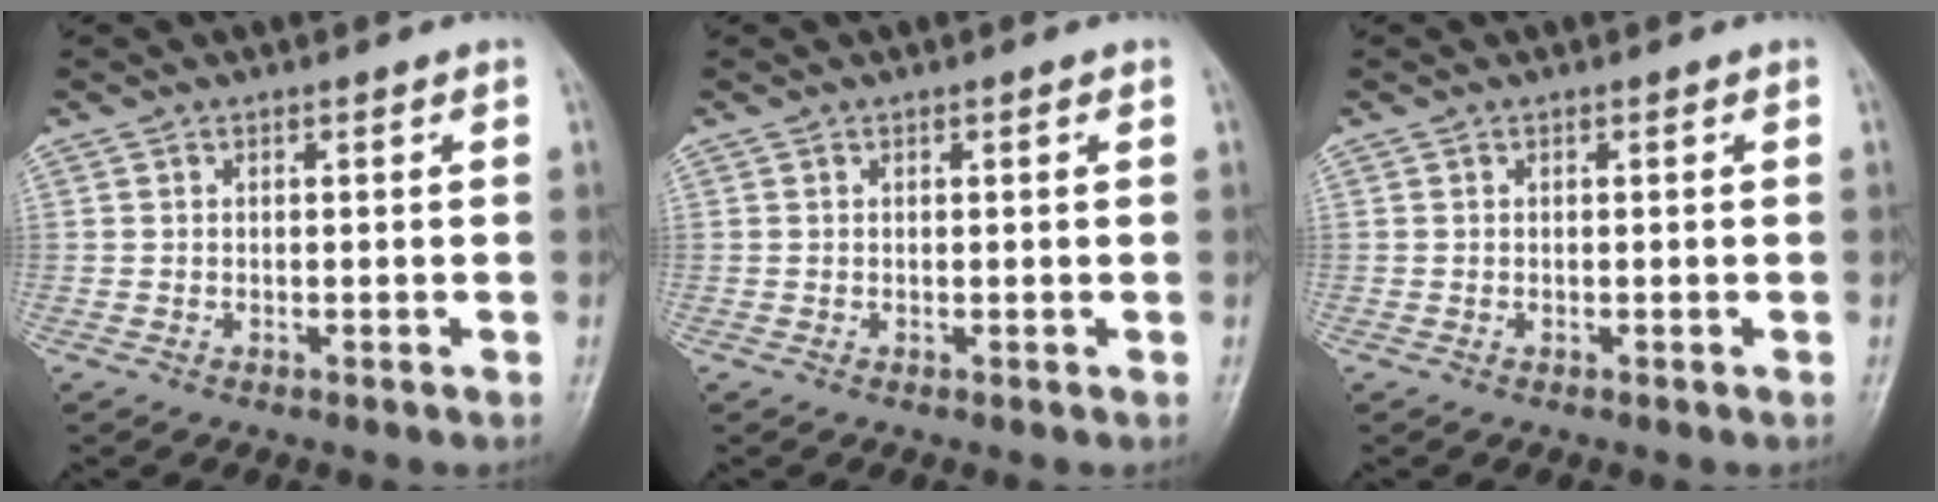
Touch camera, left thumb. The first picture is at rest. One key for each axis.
{"total": 0.6, "fx": 0.3, "fy": 0.3, "fz": 0.4, "tx": -0.003, "ty": -0.001, "tz": 0.002}
{"total": 0.0}